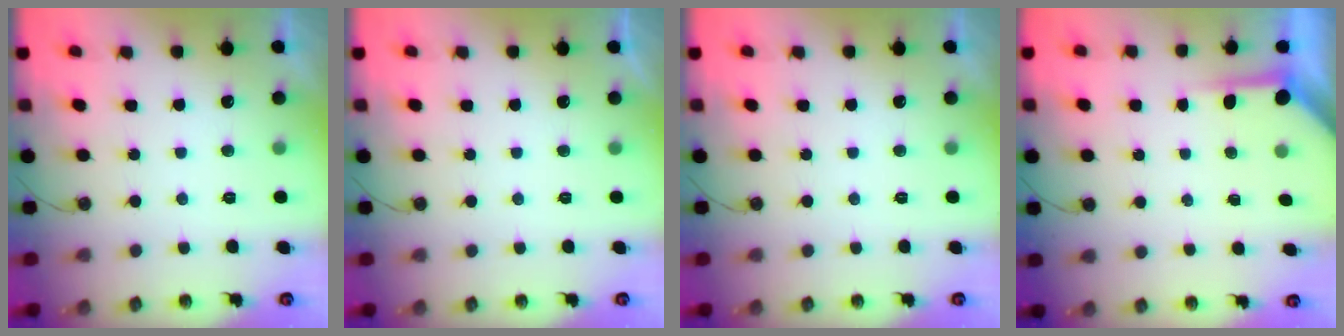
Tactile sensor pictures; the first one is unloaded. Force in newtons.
{"total": 0.0}
{"total": 0.0}
{"total": 3.9, "press": 3.9, "slide": 0.2}